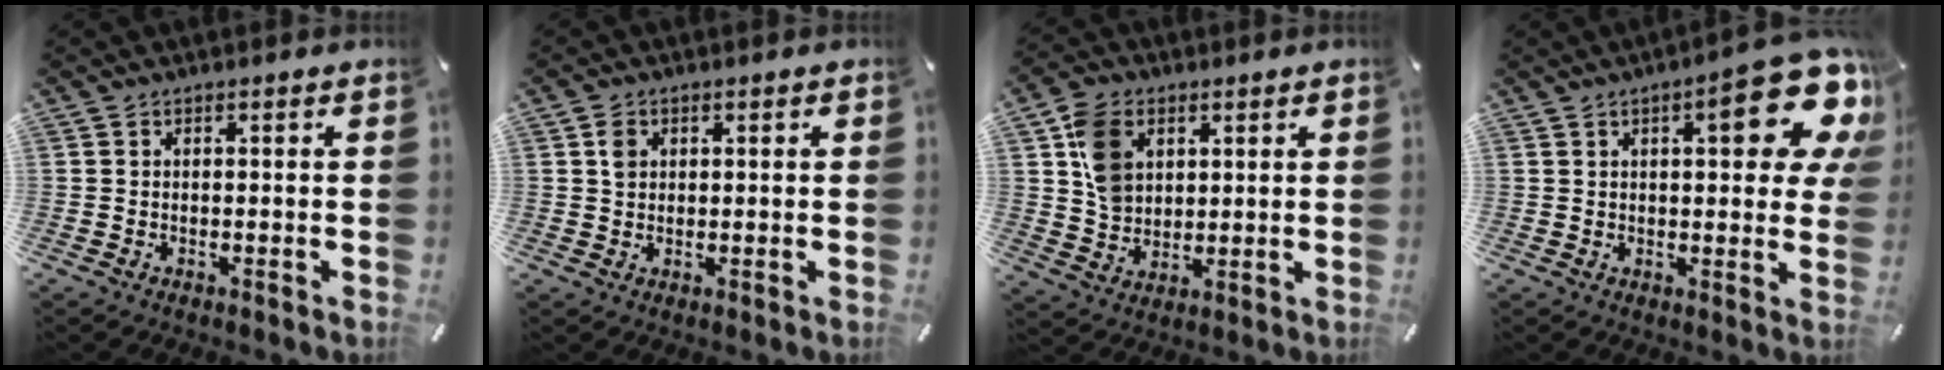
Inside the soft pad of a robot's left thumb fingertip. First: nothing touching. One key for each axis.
{"total": 2.4, "fx": 0.7, "fy": 2.1, "fz": 0.9, "tx": -0.007, "ty": 0.001, "tz": 0.008}
{"total": 9.4, "fx": 3.2, "fy": 7.7, "fz": 4.3, "tx": -0.086, "ty": 0.009, "tz": 0.062}
{"total": 16.9, "fx": 6.7, "fy": 5.8, "fz": 14.4, "tx": -0.179, "ty": -0.030, "tz": 0.101}